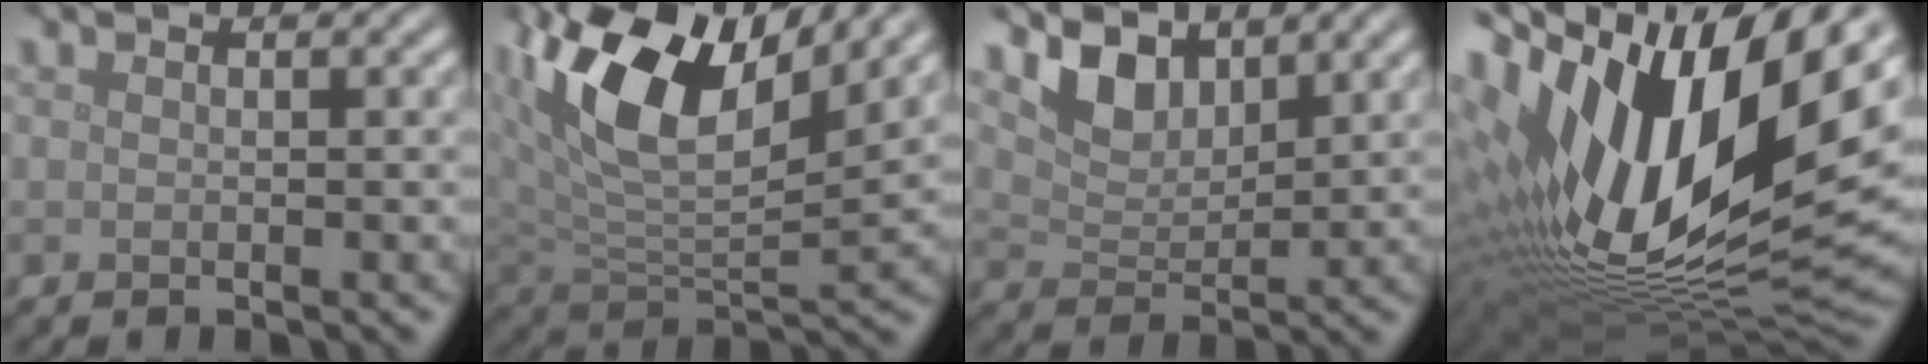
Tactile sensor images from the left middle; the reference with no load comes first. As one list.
[{"total": 12.8, "force": [5.9, 5.9, 9.7], "torque": [-0.187, 0.013, 0.107]}, {"total": 3.8, "force": [3.1, 1.6, 1.5], "torque": [-0.041, -0.006, 0.056]}, {"total": 20.3, "force": [4.3, 9.4, 17.5], "torque": [-0.336, -0.018, 0.085]}]